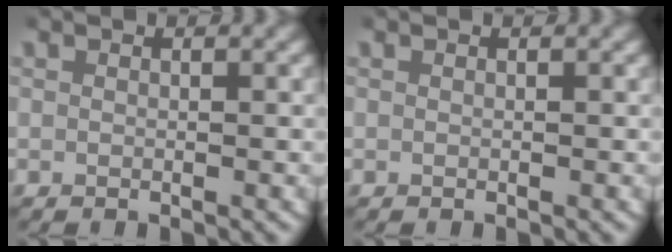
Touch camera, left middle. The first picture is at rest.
{"total": 0.0}